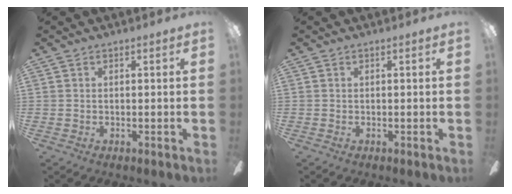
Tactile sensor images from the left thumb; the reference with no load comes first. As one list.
[{"total": 0.0}]